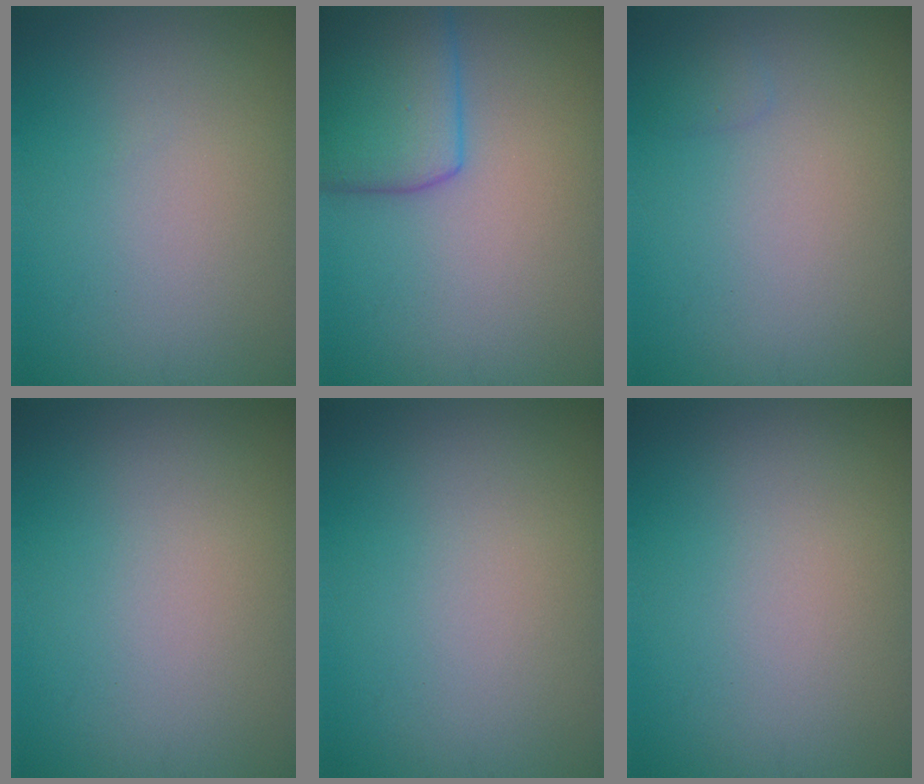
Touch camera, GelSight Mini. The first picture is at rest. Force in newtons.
{"total": 5.9, "press": 5.9, "slide": 0.1}
{"total": 0.6, "press": 0.6, "slide": 0.1}
{"total": 0.0}
{"total": 0.0}
{"total": 0.0}